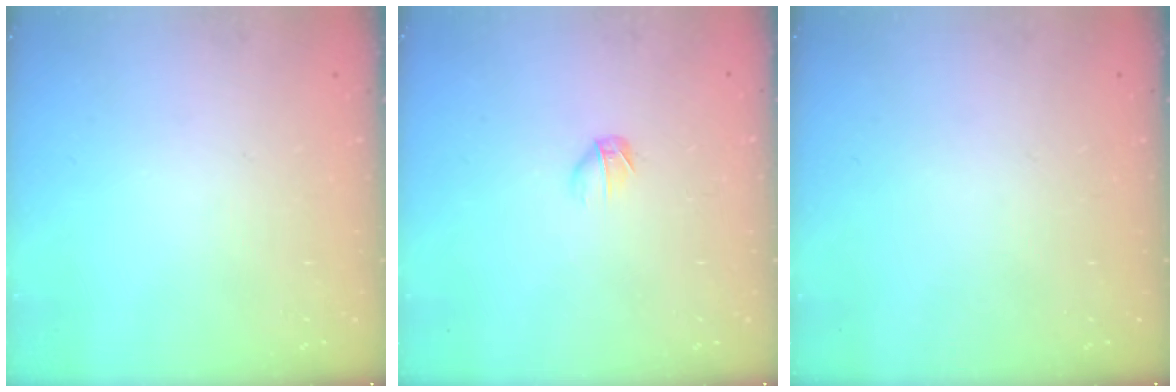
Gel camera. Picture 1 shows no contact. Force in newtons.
{"total": 3.7, "press": 3.6, "slide": 1.0}
{"total": 0.0}